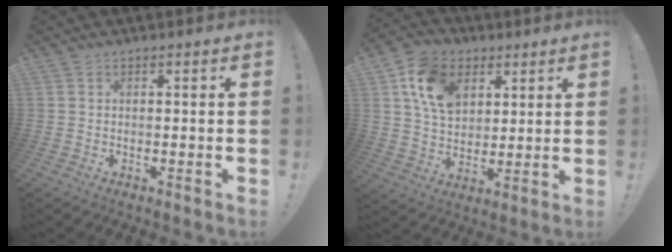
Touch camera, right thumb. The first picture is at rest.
{"total": 14.5, "force": [6.3, 10.6, 7.6], "torque": [-0.121, -0.014, 0.125]}